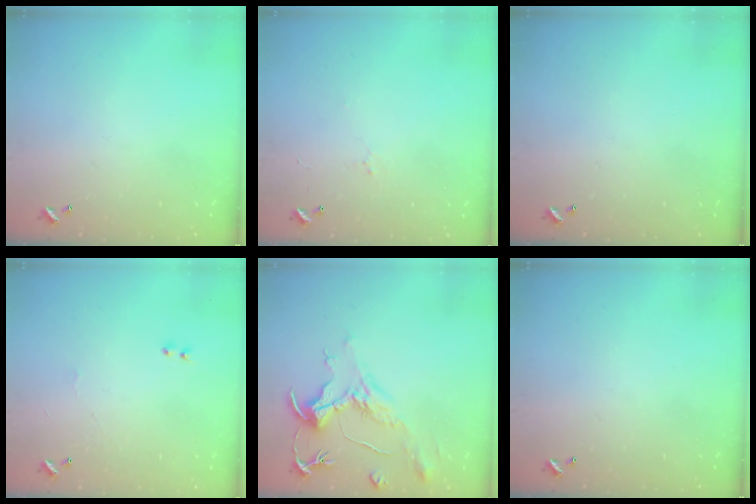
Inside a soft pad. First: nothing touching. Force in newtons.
{"total": 1.9, "press": 1.8, "slide": 0.6}
{"total": 0.0}
{"total": 0.9, "press": 0.8, "slide": 0.5}
{"total": 2.2, "press": 1.7, "slide": 1.3}
{"total": 0.0}